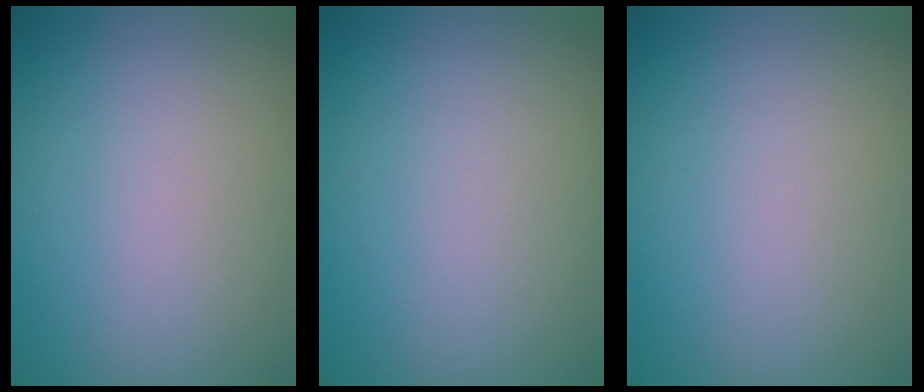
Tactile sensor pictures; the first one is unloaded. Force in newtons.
{"total": 0.0}
{"total": 0.0}